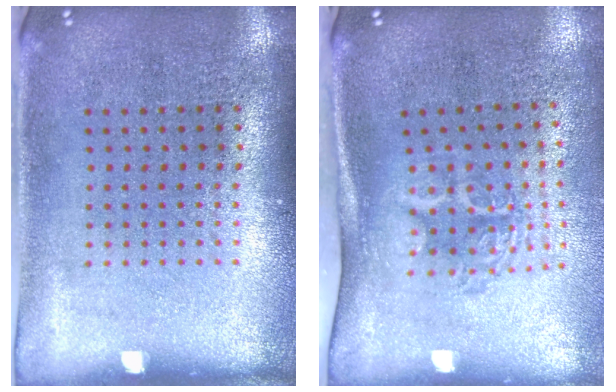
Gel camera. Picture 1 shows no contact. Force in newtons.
{"total": 1.8, "press": 1.2, "slide": 1.3}